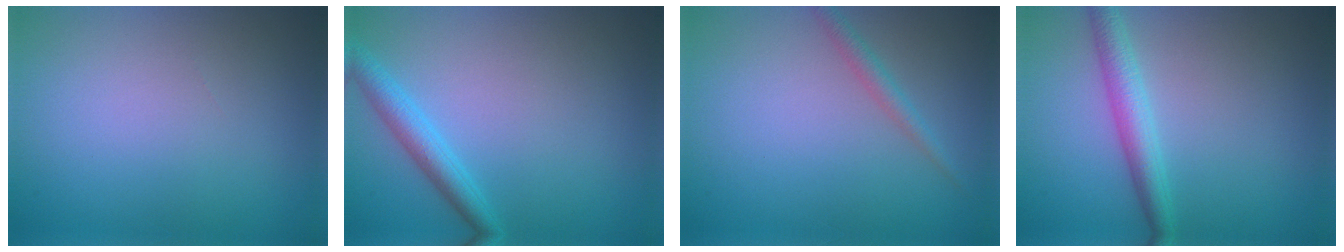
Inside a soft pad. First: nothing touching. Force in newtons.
{"total": 2.6, "press": 2.6, "slide": 0.2}
{"total": 1.4, "press": 1.4, "slide": 0.1}
{"total": 3.1, "press": 3.1, "slide": 0.1}